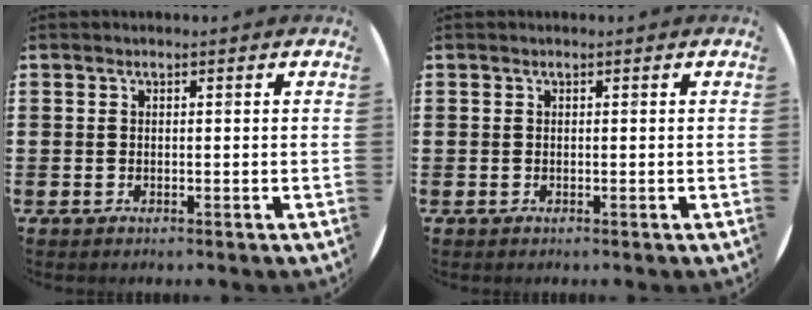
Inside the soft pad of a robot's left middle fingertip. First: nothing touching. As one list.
[{"total": 0.0}]